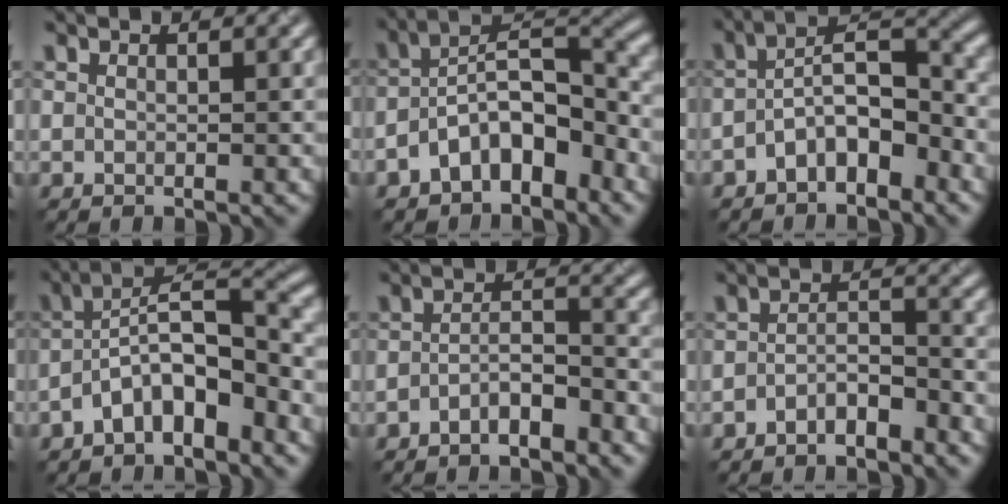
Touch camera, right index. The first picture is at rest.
{"total": 7.1, "force": [-3.6, 3.5, 5.0], "torque": [-0.075, 0.021, -0.076]}
{"total": 5.5, "force": [-2.6, 2.4, 4.2], "torque": [-0.069, 0.018, -0.055]}
{"total": 6.7, "force": [-3.3, 2.7, 5.1], "torque": [-0.086, 0.023, -0.069]}
{"total": 3.0, "force": [-2.1, 0.8, 2.0], "torque": [-0.038, 0.011, -0.044]}
{"total": 2.5, "force": [-1.9, 0.7, 1.4], "torque": [-0.028, 0.009, -0.042]}